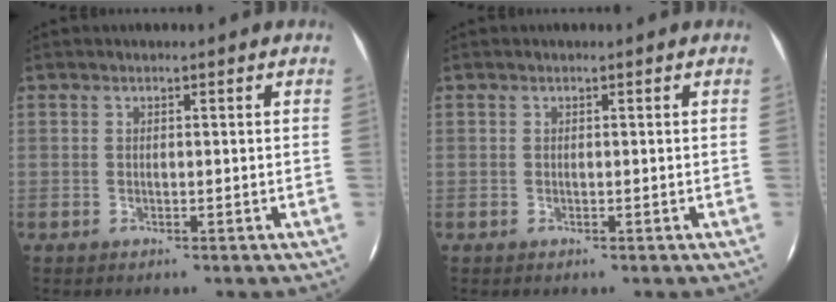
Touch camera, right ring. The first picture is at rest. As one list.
[{"total": 0.0}]